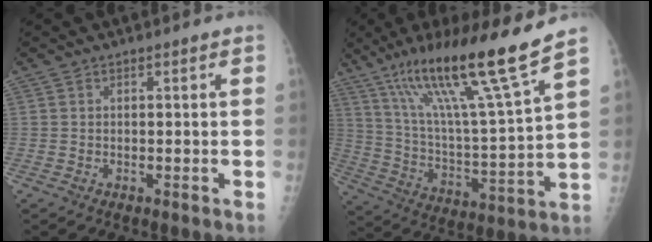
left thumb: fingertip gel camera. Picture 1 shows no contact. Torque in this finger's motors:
{"motor_torque": [0.53, 0.40, 1.43, -1.35, 0.46]}